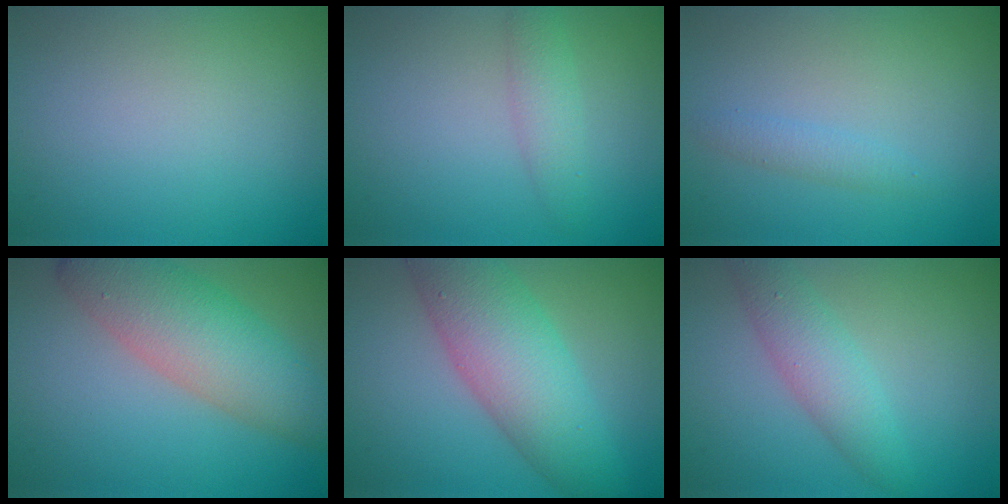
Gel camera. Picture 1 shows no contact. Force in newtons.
{"total": 2.2, "press": 2.2, "slide": 0.0}
{"total": 1.3, "press": 1.3, "slide": 0.1}
{"total": 7.6, "press": 7.6, "slide": 0.4}
{"total": 8.3, "press": 8.2, "slide": 0.2}
{"total": 3.6, "press": 3.6, "slide": 0.1}